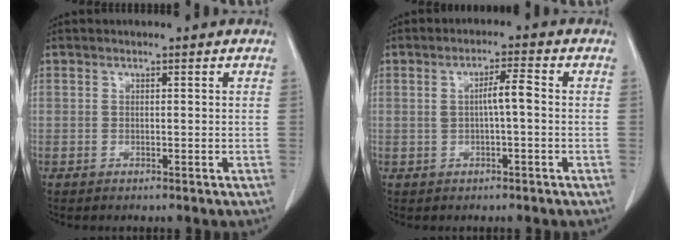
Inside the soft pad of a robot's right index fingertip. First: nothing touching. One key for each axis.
{"total": 3.6, "fx": 0.1, "fy": 0.4, "fz": 3.6, "tx": -0.061, "ty": 0.009, "tz": 0.006}